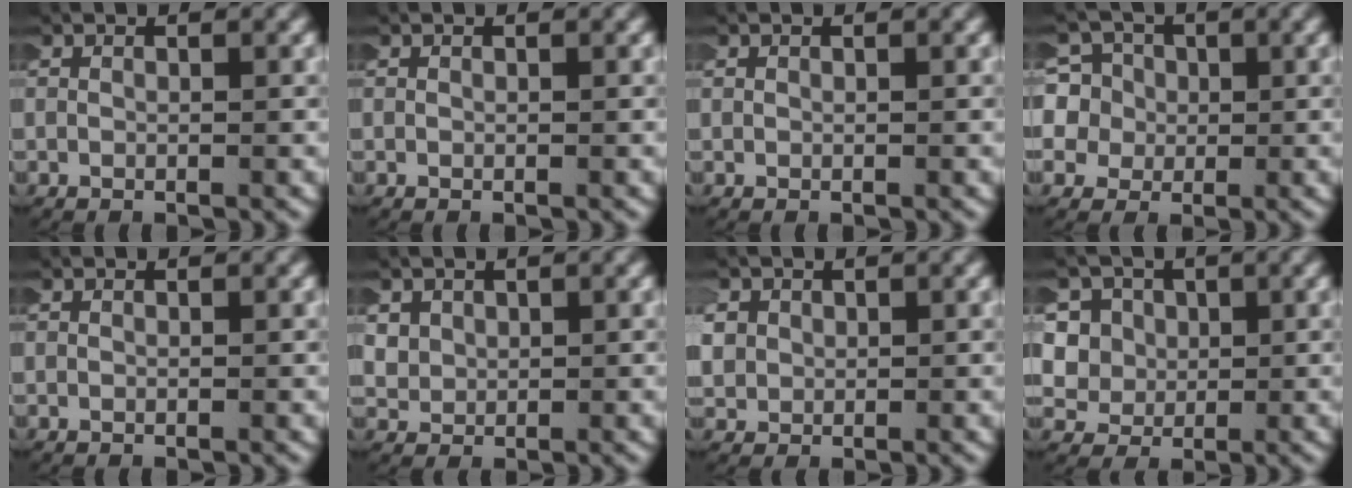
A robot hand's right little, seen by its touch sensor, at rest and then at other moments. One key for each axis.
{"total": 0.0}
{"total": 0.0}
{"total": 9.6, "fx": -0.8, "fy": 9.1, "fz": 2.9, "tx": -0.119, "ty": -0.033, "tz": -0.024}
{"total": 0.0}
{"total": 3.0, "fx": 0.9, "fy": 2.5, "fz": 1.3, "tx": -0.044, "ty": -0.004, "tz": 0.020}
{"total": 2.9, "fx": 0.5, "fy": 2.6, "fz": 1.2, "tx": -0.046, "ty": -0.002, "tz": 0.011}
{"total": 8.1, "fx": 0.3, "fy": 7.4, "fz": 3.1, "tx": -0.110, "ty": -0.018, "tz": 0.000}